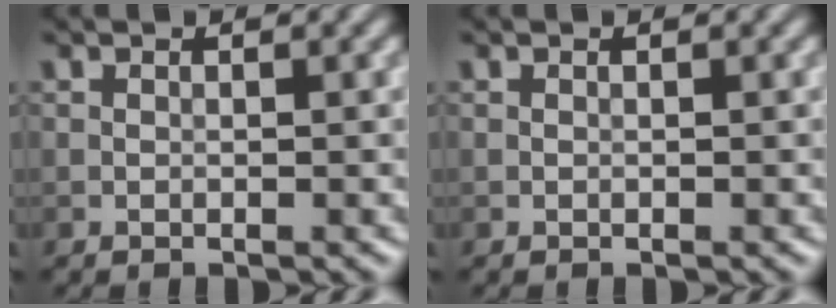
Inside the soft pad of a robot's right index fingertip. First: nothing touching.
{"total": 0.0}